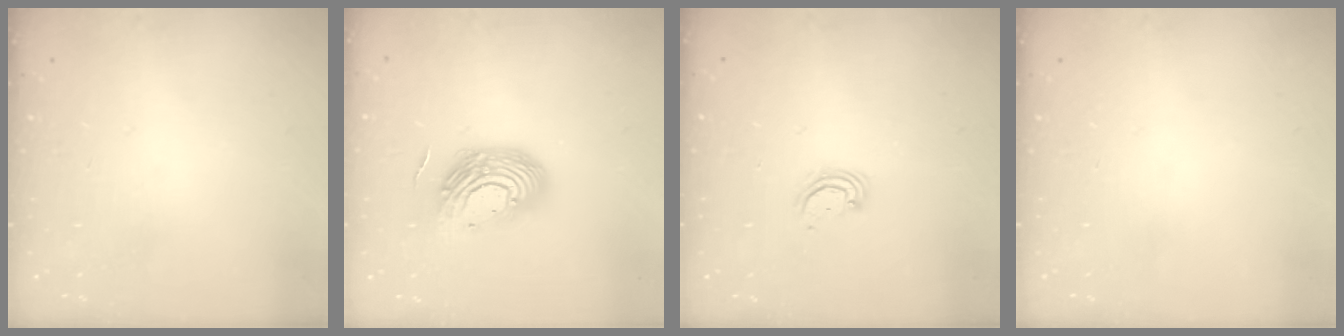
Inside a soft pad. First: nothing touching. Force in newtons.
{"total": 14.0, "press": 13.9, "slide": 1.1}
{"total": 2.9, "press": 2.9, "slide": 0.2}
{"total": 0.0}